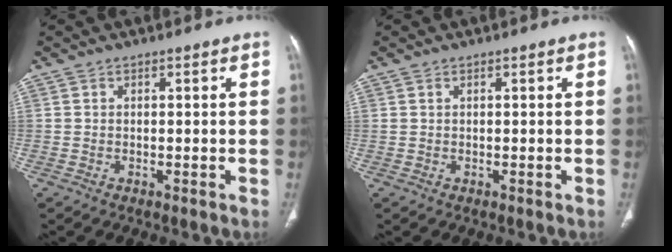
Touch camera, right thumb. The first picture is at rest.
{"total": 0.0}